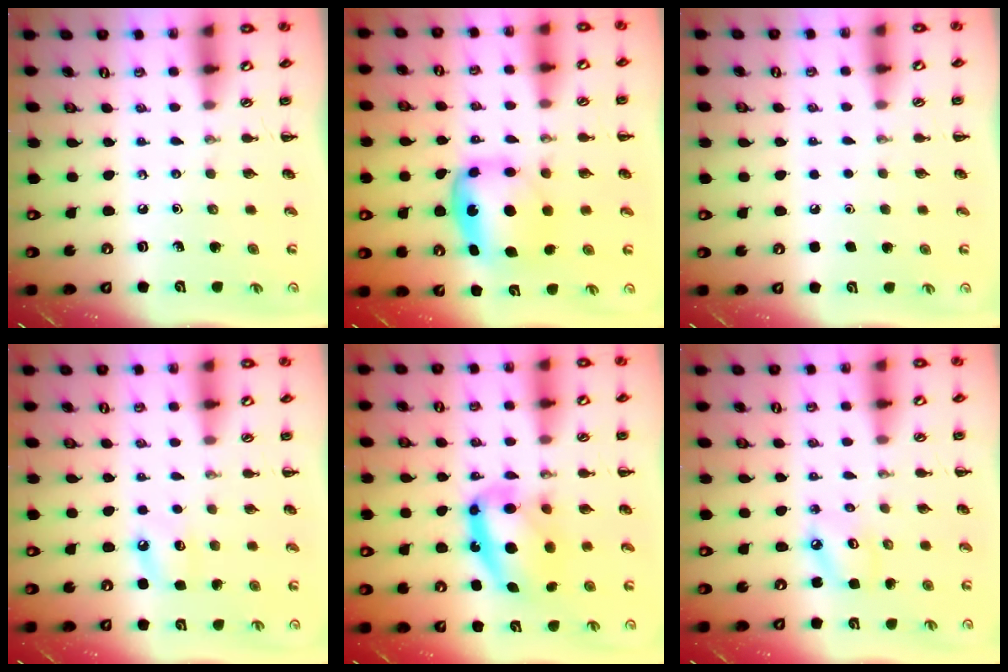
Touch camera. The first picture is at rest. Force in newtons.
{"total": 6.0, "press": 5.9, "slide": 1.3}
{"total": 1.7, "press": 1.7, "slide": 0.1}
{"total": 6.4, "press": 6.2, "slide": 1.8}
{"total": 12.5, "press": 12.1, "slide": 3.1}
{"total": 4.7, "press": 4.7, "slide": 0.5}